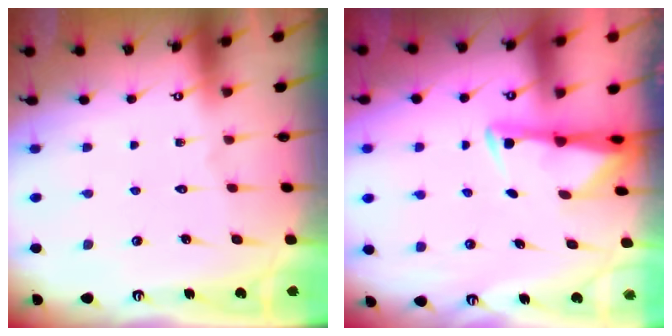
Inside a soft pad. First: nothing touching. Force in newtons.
{"total": 3.1, "press": 3.1, "slide": 0.6}